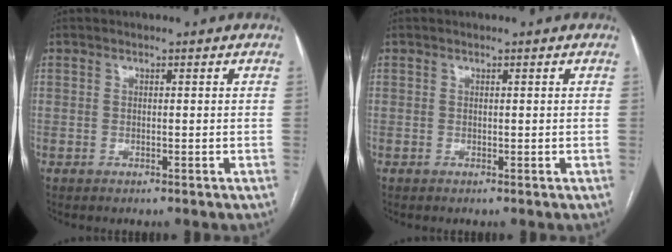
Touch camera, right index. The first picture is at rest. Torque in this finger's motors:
{"motor_torque": [0.00, 0.00, 0.00, 0.00]}